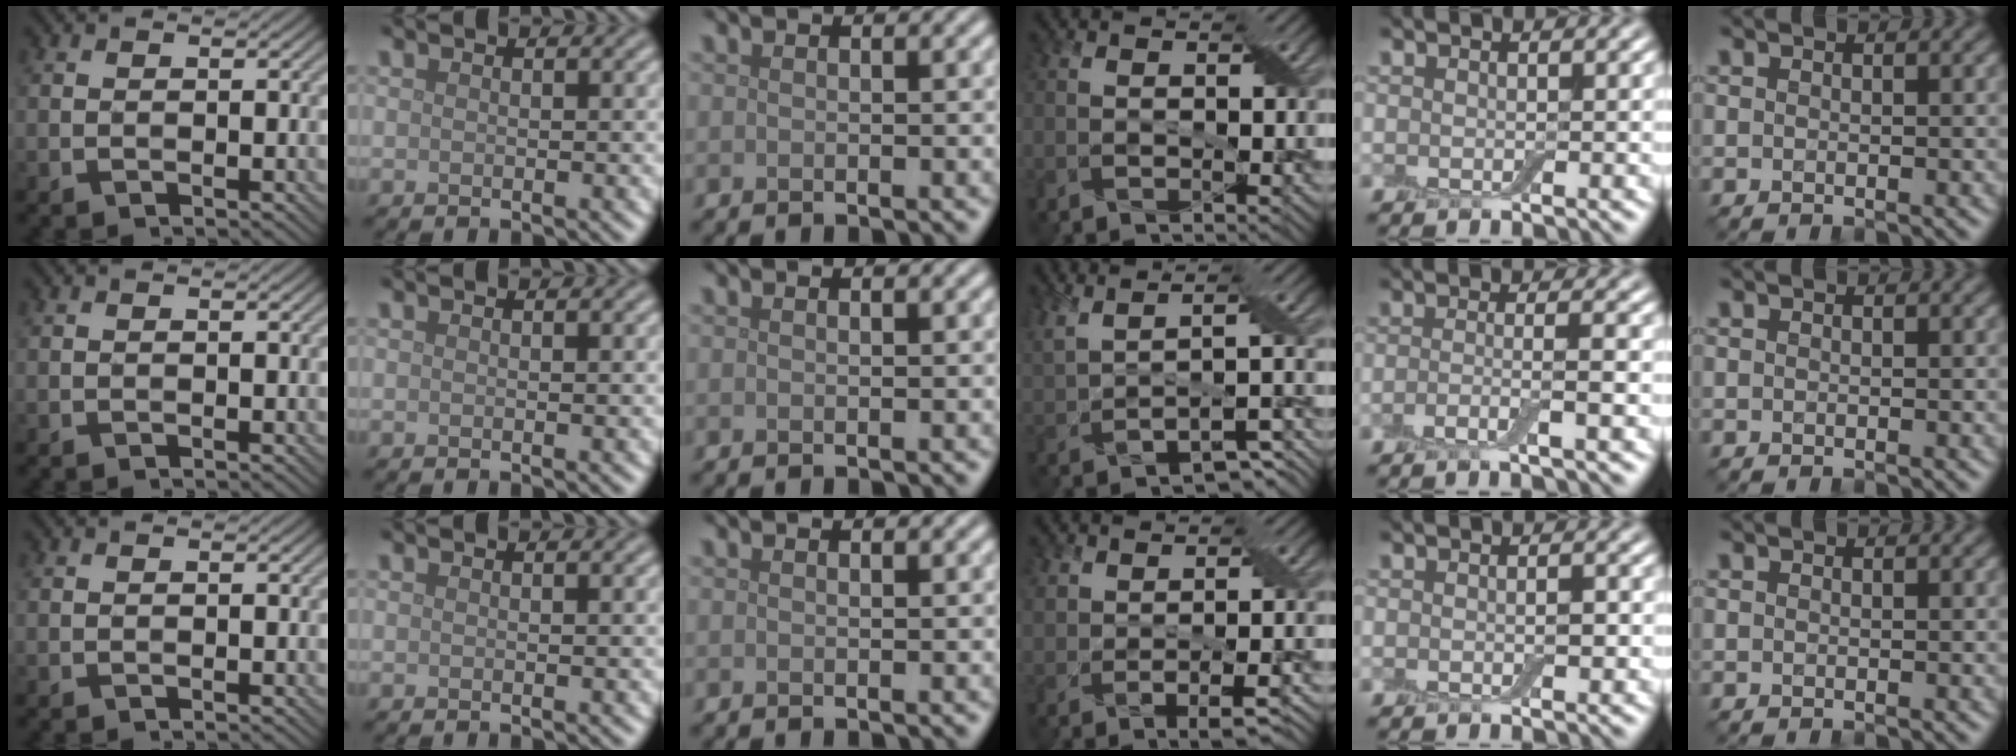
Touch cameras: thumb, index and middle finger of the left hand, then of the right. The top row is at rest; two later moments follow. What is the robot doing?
{"motion": "peel", "object": "adhesive wrap"}